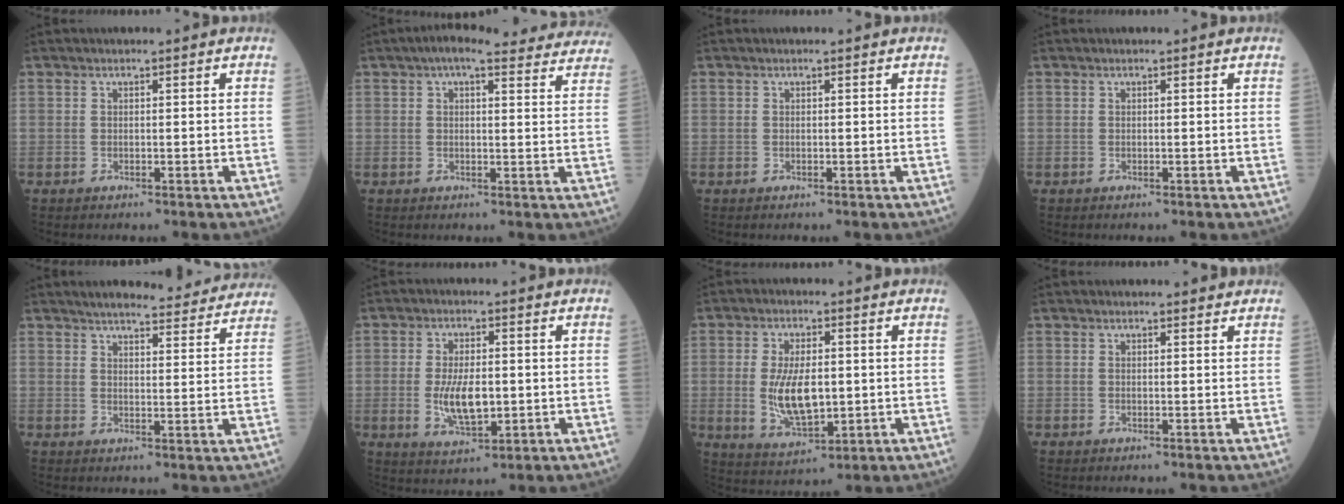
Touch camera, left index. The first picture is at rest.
{"total": 16.1, "force": [14.2, 3.6, 6.7], "torque": [-0.067, 0.035, 0.156]}
{"total": 0.0}
{"total": 0.0}
{"total": 16.3, "force": [15.2, 2.5, 5.3], "torque": [-0.057, 0.002, 0.179]}
{"total": 7.2, "force": [-0.8, 2.9, 6.5], "torque": [-0.129, -0.010, -0.010]}
{"total": 8.9, "force": [-0.3, 3.8, 8.0], "torque": [-0.165, -0.008, 0.003]}
{"total": 1.9, "force": [1.8, 0.4, 0.3], "torque": [-0.007, 0.004, 0.017]}